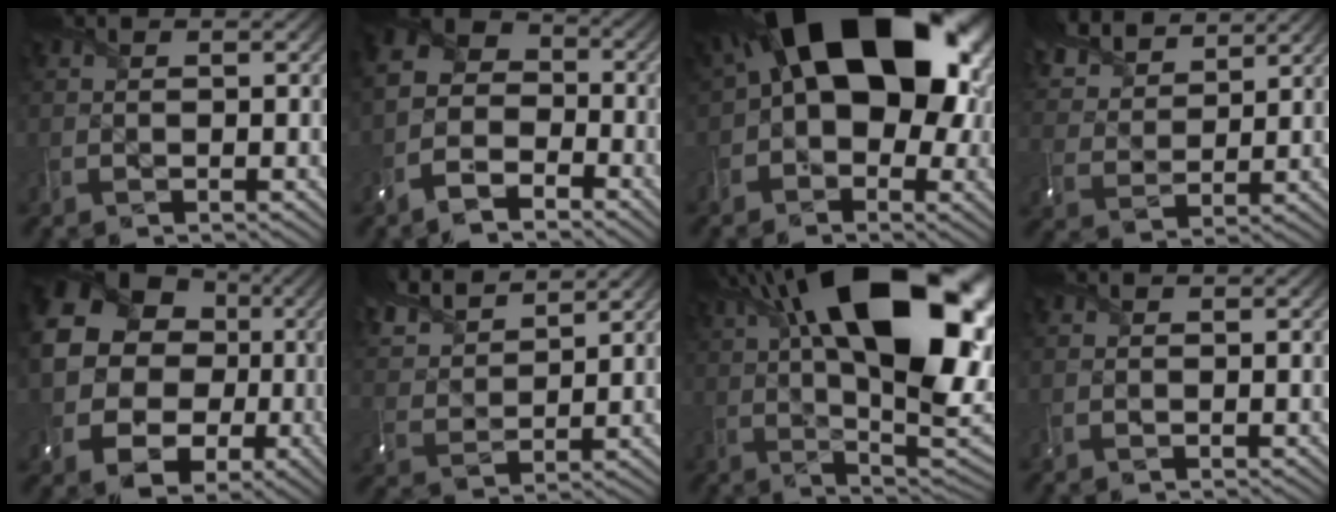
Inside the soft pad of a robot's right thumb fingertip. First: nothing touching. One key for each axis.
{"total": 8.2, "fx": -4.8, "fy": 5.0, "fz": 4.4, "tx": -0.101, "ty": -0.013, "tz": -0.108}
{"total": 20.4, "fx": 5.3, "fy": 12.3, "fz": 15.5, "tx": -0.202, "ty": 0.040, "tz": 0.071}
{"total": 9.3, "fx": 7.3, "fy": 3.8, "fz": 4.3, "tx": -0.127, "ty": 0.024, "tz": 0.136}
{"total": 20.5, "fx": 1.3, "fy": 18.1, "fz": 9.6, "tx": -0.236, "ty": -0.002, "tz": 0.009}
{"total": 9.5, "fx": 7.7, "fy": 3.2, "fz": 4.6, "tx": -0.135, "ty": 0.023, "tz": 0.148}
{"total": 22.3, "fx": 7.2, "fy": 9.7, "fz": 18.7, "tx": -0.285, "ty": 0.040, "tz": 0.113}
{"total": 0.0}